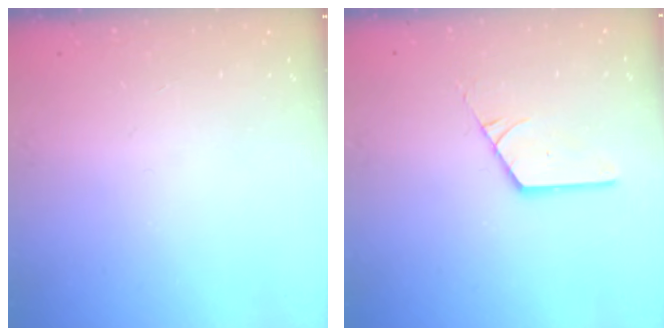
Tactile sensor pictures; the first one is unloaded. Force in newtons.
{"total": 2.9, "press": 2.9, "slide": 0.1}